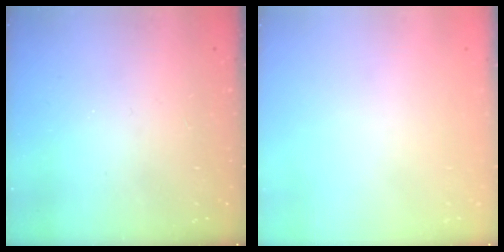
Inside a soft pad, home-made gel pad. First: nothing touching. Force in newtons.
{"total": 0.0}